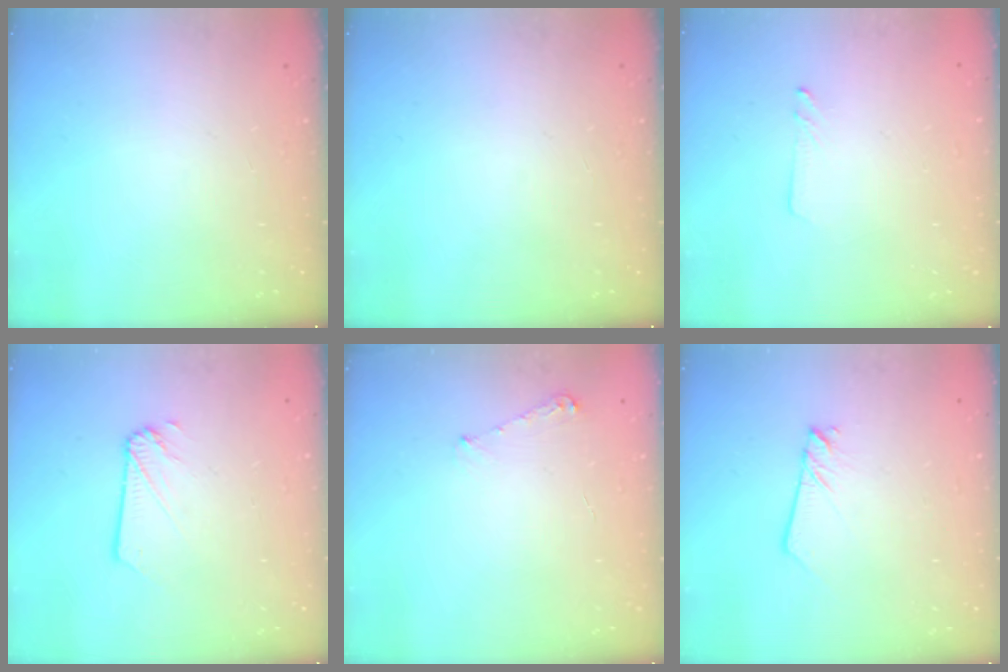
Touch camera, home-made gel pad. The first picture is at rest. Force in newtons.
{"total": 0.0}
{"total": 1.8, "press": 1.7, "slide": 0.0}
{"total": 2.2, "press": 2.2, "slide": 0.0}
{"total": 4.0, "press": 3.9, "slide": 0.5}
{"total": 2.1, "press": 2.1, "slide": 0.1}